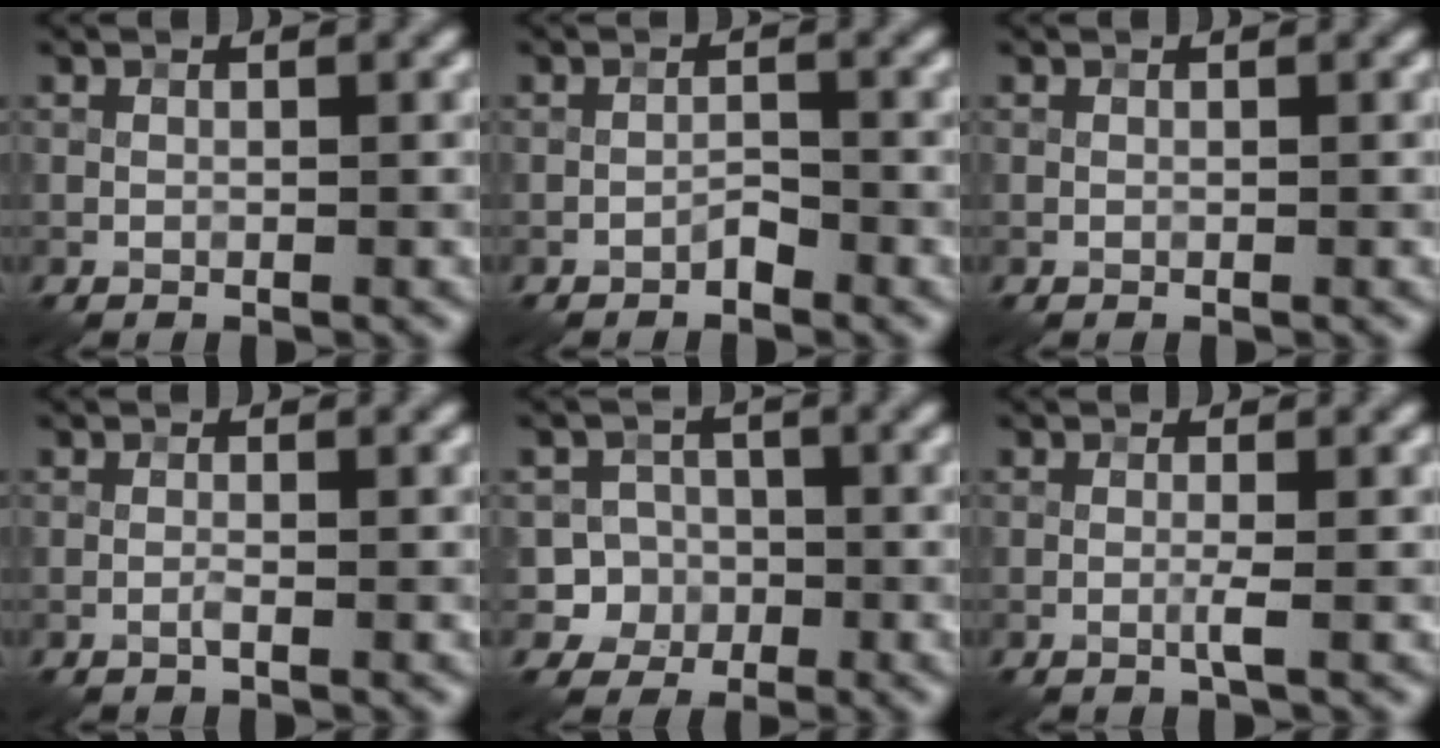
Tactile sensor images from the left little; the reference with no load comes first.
{"total": 1.0, "force": [-0.8, 0.3, 0.5], "torque": [-0.007, 0.005, -0.015]}
{"total": 0.0}
{"total": 0.6, "force": [-0.3, 0.0, 0.5], "torque": [-0.012, 0.001, -0.009]}
{"total": 4.3, "force": [-1.5, 4.0, 0.4], "torque": [0.028, 0.002, -0.039]}
{"total": 1.0, "force": [-0.3, 0.0, 1.0], "torque": [-0.021, 0.000, -0.010]}